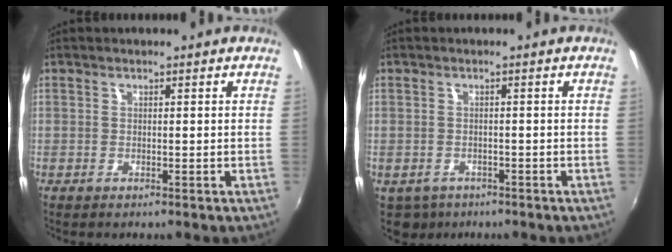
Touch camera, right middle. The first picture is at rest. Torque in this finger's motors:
{"motor_torque": [0.02, -0.04, -0.02, -0.01]}